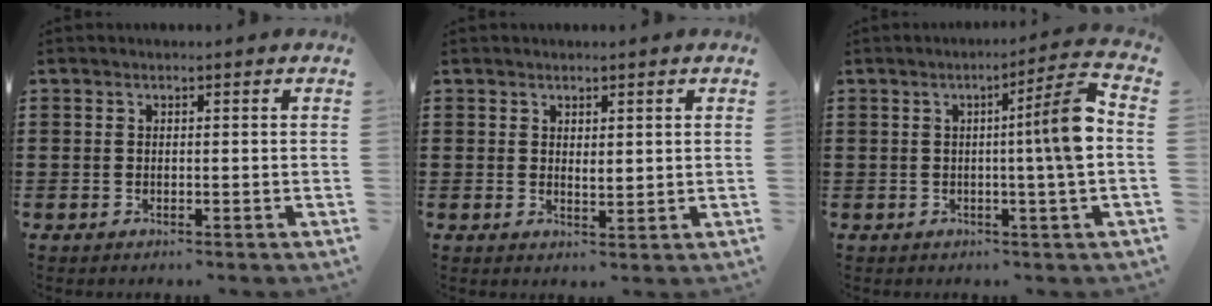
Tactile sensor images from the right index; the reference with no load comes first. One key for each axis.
{"total": 1.3, "fx": 1.0, "fy": 0.5, "fz": 0.7, "tx": -0.014, "ty": 0.004, "tz": 0.018}
{"total": 8.3, "fx": 0.2, "fy": -0.5, "fz": 8.2, "tx": -0.123, "ty": -0.015, "tz": -0.009}